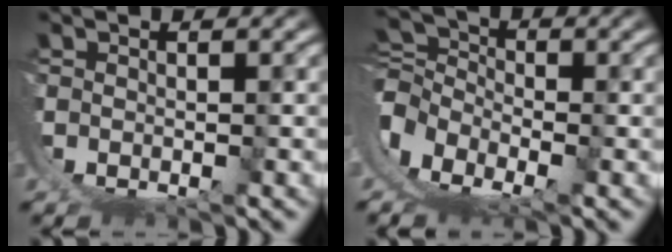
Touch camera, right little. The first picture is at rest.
{"total": 9.1, "force": [-1.6, 7.6, 4.7], "torque": [-0.121, -0.035, -0.031]}